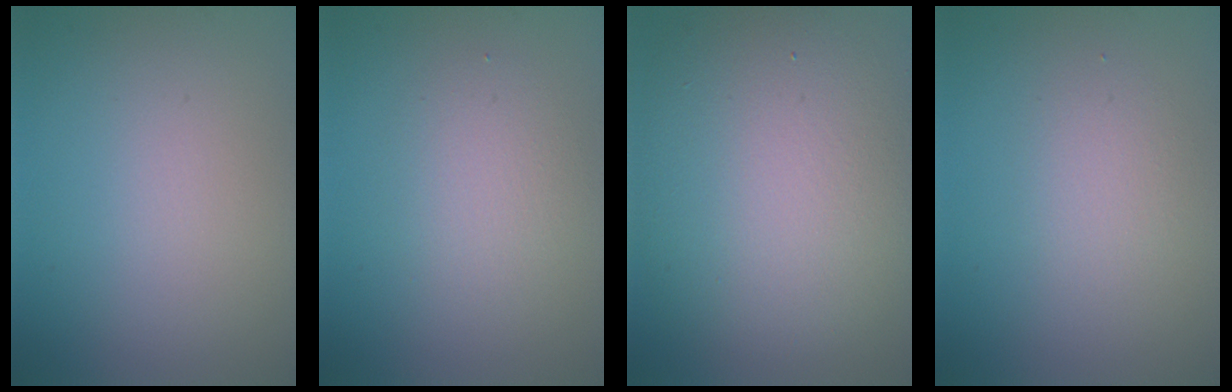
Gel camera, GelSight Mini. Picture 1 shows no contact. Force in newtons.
{"total": 2.4, "press": 2.4, "slide": 0.2}
{"total": 13.6, "press": 13.6, "slide": 1.1}
{"total": 1.6, "press": 1.6, "slide": 0.2}